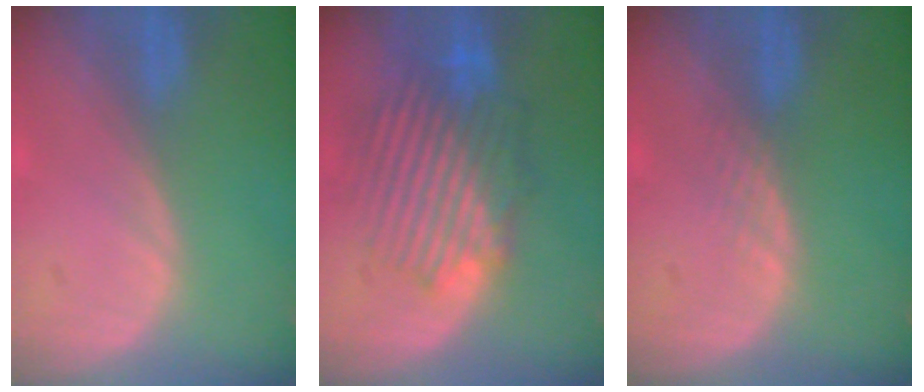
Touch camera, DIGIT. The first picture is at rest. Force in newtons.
{"total": 9.9, "press": 9.1, "slide": 3.9}
{"total": 1.3, "press": 1.2, "slide": 0.1}